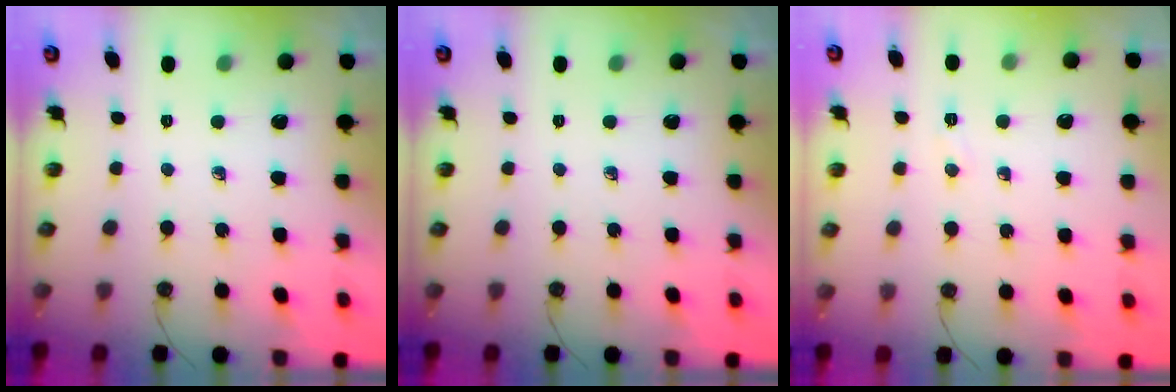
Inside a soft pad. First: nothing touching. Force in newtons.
{"total": 0.0}
{"total": 3.9, "press": 3.9, "slide": 0.6}